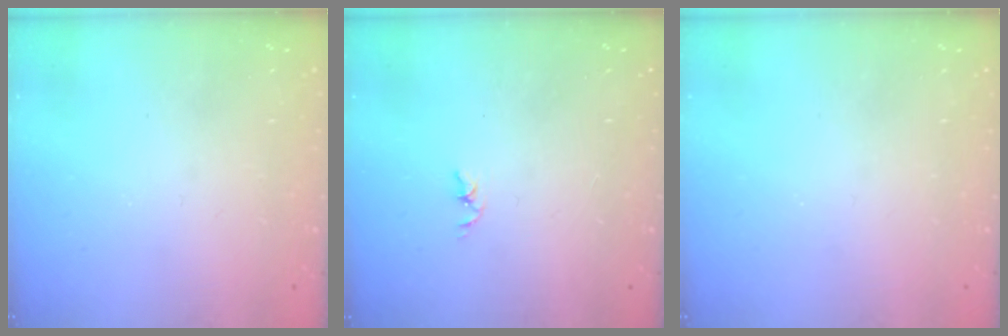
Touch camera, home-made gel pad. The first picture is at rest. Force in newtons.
{"total": 1.8, "press": 1.7, "slide": 0.3}
{"total": 0.0}